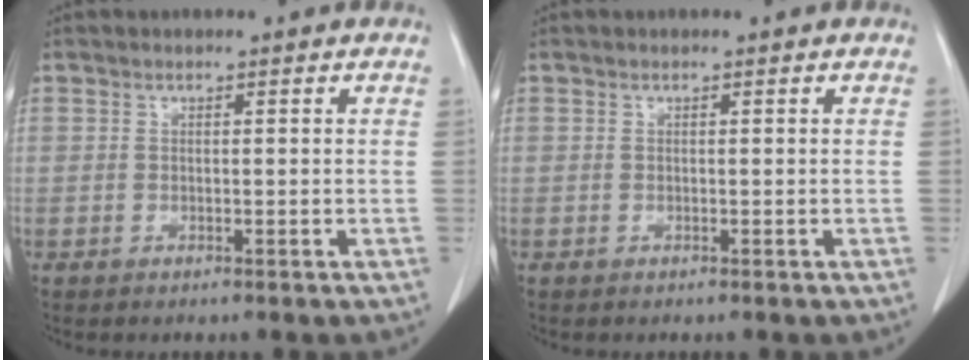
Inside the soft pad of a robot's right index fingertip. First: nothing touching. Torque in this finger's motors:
{"motor_torque": [0.00, 0.00, 0.01, 0.00]}